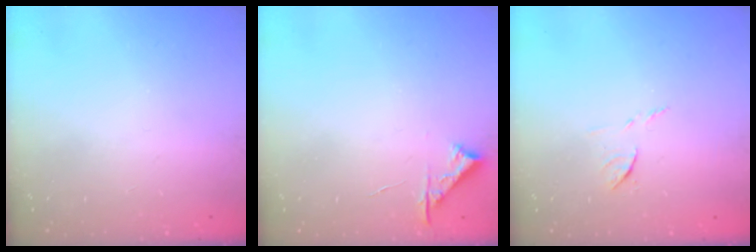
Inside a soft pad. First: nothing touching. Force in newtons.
{"total": 4.7, "press": 4.6, "slide": 0.6}
{"total": 6.7, "press": 6.7, "slide": 0.5}